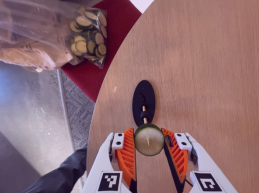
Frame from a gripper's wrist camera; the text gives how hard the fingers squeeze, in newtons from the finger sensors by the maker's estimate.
{"total": 8.7, "left": 8.3, "right": 9.0}